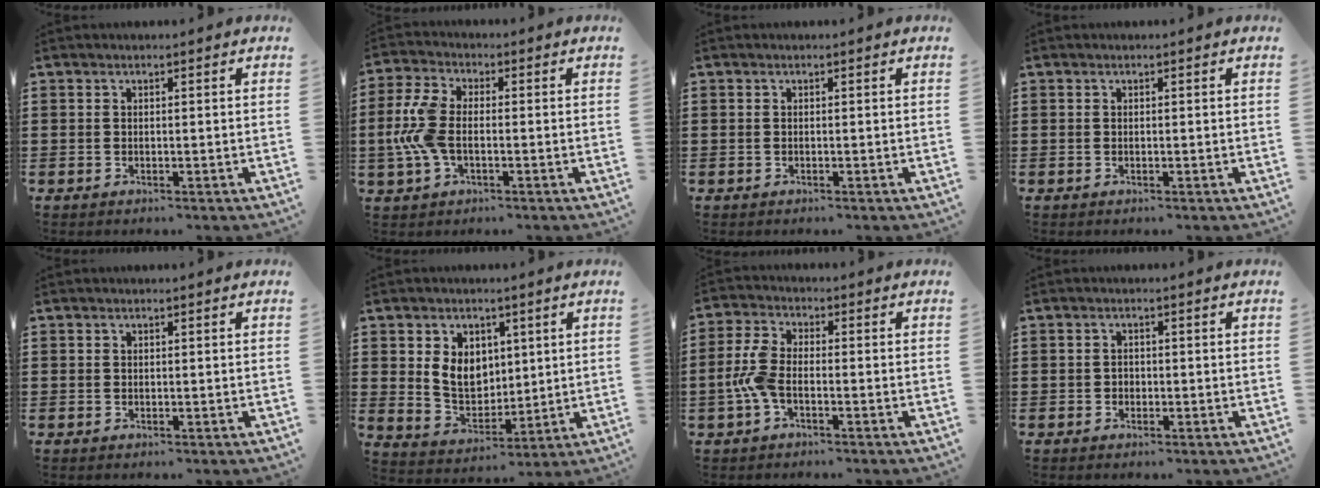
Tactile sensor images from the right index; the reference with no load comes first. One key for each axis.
{"total": 7.9, "fx": -0.9, "fy": 4.5, "fz": 6.5, "tx": -0.165, "ty": -0.002, "tz": -0.024}
{"total": 0.0}
{"total": 0.0}
{"total": 0.0}
{"total": 6.9, "fx": 1.7, "fy": 5.6, "fz": 3.7, "tx": -0.081, "ty": 0.013, "tz": 0.033}
{"total": 5.3, "fx": -1.5, "fy": 2.6, "fz": 4.3, "tx": -0.118, "ty": -0.006, "tz": -0.039}
{"total": 1.0, "fx": -0.4, "fy": 0.9, "fz": 0.3, "tx": -0.009, "ty": 0.001, "tz": -0.008}